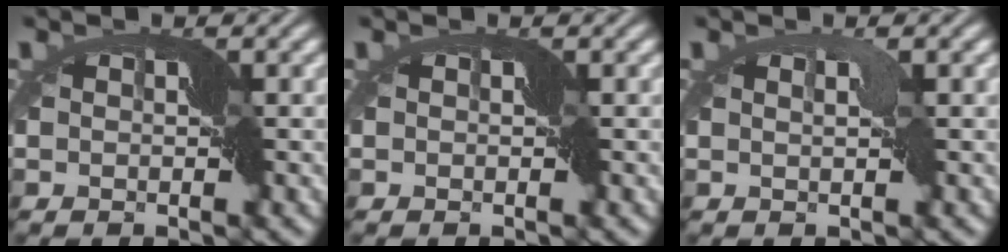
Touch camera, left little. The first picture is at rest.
{"total": 0.0}
{"total": 0.9, "force": [0.6, -0.1, 0.7], "torque": [-0.018, 0.002, 0.012]}